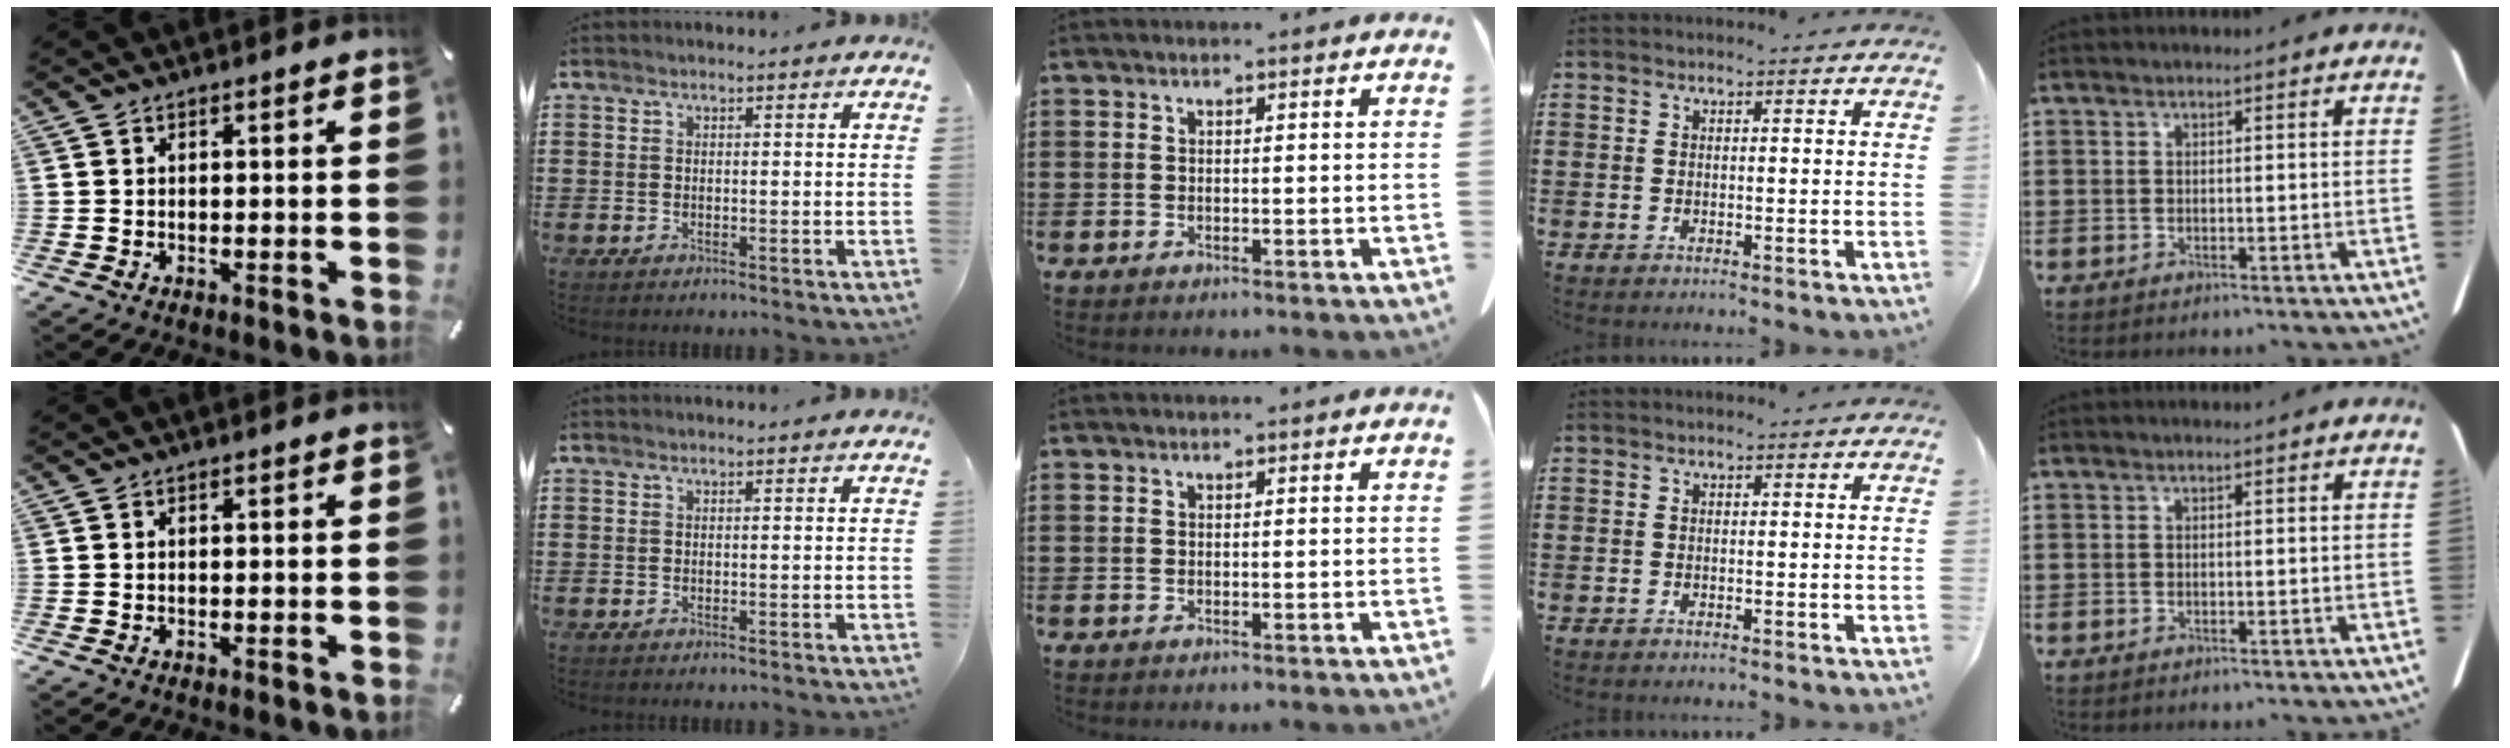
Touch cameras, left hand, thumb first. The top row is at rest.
{}